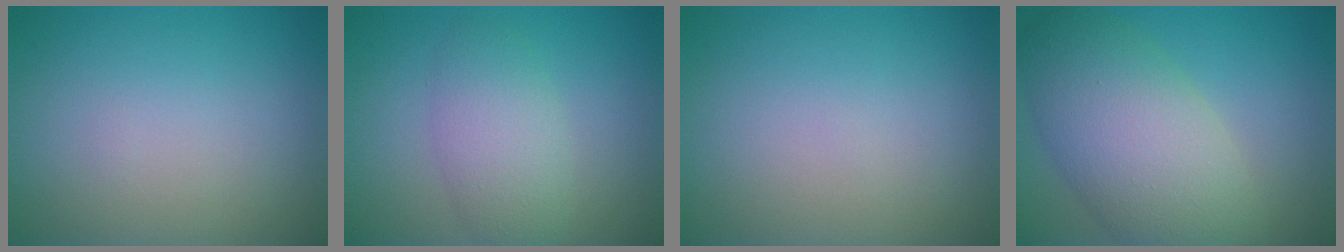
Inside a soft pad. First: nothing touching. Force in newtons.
{"total": 3.9, "press": 3.9, "slide": 0.1}
{"total": 0.0}
{"total": 9.0, "press": 9.0, "slide": 0.5}